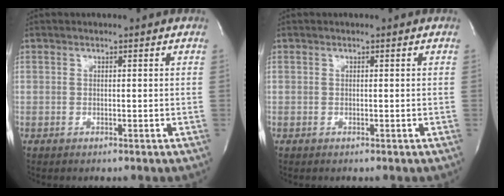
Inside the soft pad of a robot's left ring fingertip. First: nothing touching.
{"total": 0.0}